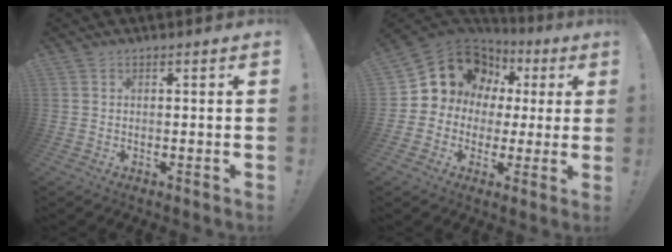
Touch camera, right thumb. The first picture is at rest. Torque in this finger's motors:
{"motor_torque": [0.01, 0.86, -0.03, 0.21, 0.23]}